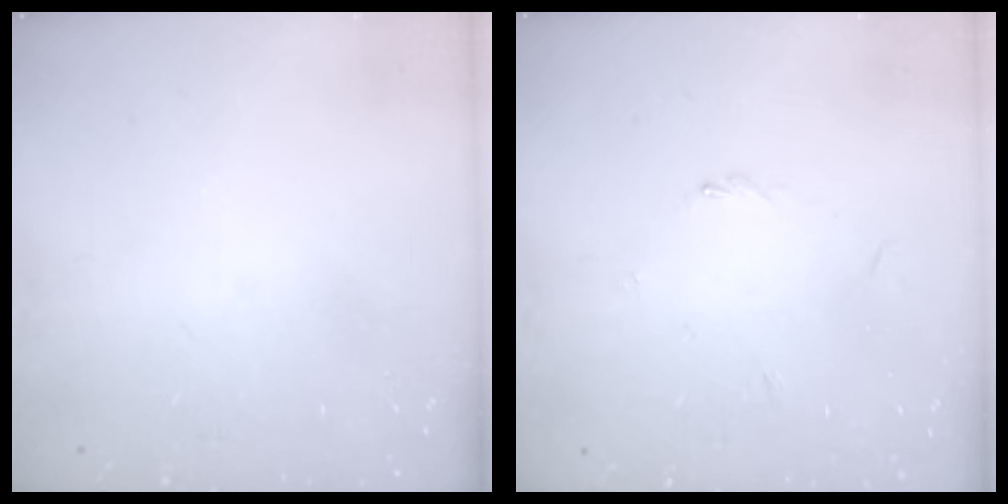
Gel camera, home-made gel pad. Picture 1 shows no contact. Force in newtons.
{"total": 1.2, "press": 1.1, "slide": 0.4}